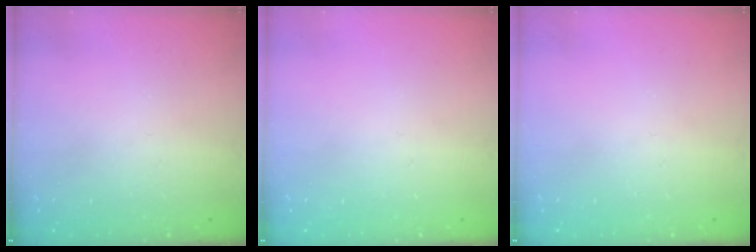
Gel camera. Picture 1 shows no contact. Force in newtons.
{"total": 0.0}
{"total": 0.0}